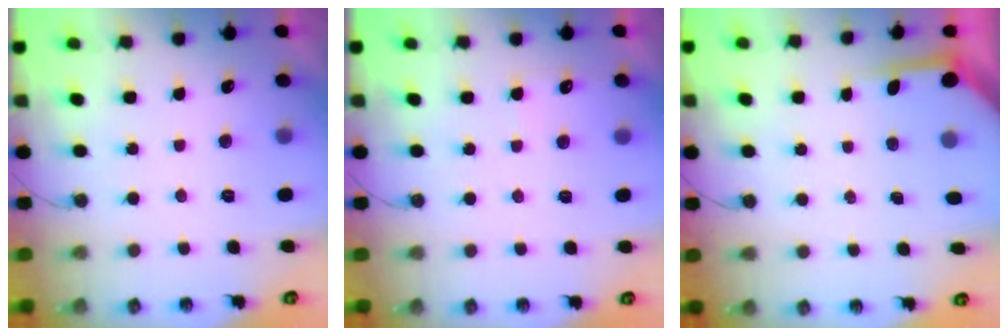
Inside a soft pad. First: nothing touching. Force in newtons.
{"total": 4.4, "press": 4.4, "slide": 0.4}
{"total": 4.0, "press": 4.0, "slide": 0.4}